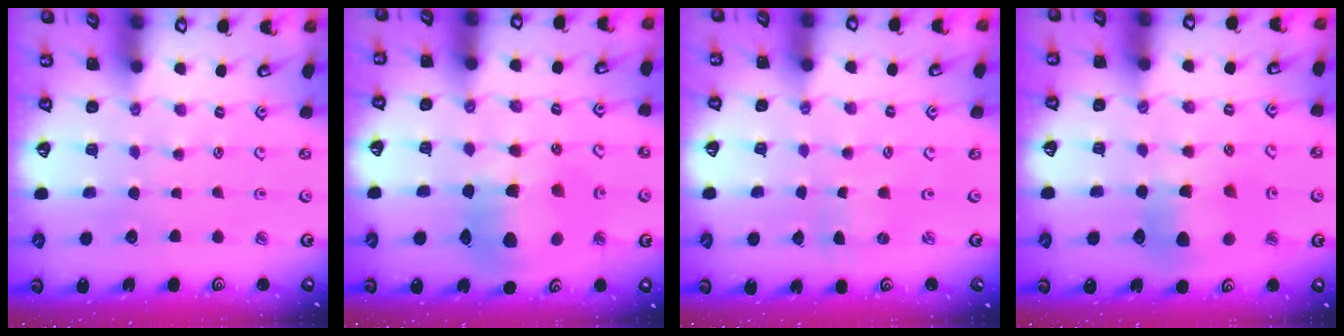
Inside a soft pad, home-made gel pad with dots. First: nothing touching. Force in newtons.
{"total": 14.2, "press": 14.1, "slide": 2.0}
{"total": 0.0}
{"total": 8.8, "press": 8.7, "slide": 0.6}